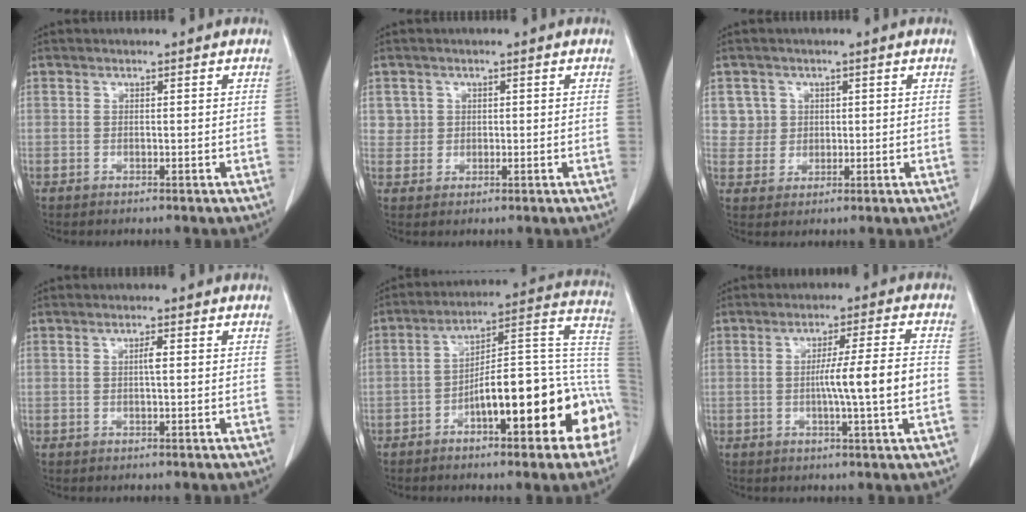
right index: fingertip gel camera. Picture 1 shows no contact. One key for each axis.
{"total": 2.3, "fx": 0.7, "fy": 2.2, "fz": -0.1, "tx": 0.021, "ty": 0.003, "tz": 0.008}
{"total": 3.9, "fx": 1.3, "fy": 3.7, "fz": -0.4, "tx": 0.026, "ty": 0.007, "tz": 0.024}
{"total": 1.2, "fx": 0.1, "fy": 0.1, "fz": 1.2, "tx": -0.023, "ty": 0.003, "tz": 0.001}
{"total": 18.8, "fx": -6.6, "fy": 4.6, "fz": 17.0, "tx": -0.170, "ty": 0.042, "tz": -0.087}
{"total": 8.4, "fx": -1.1, "fy": -0.9, "fz": 8.3, "tx": -0.129, "ty": 0.002, "tz": -0.018}